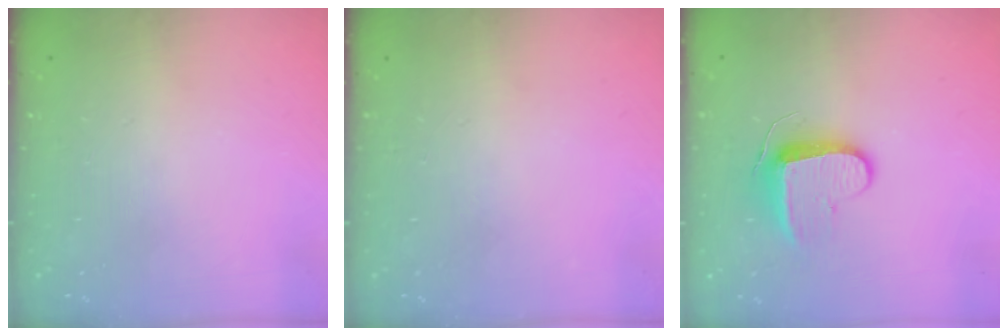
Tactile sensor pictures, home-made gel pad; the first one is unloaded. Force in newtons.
{"total": 0.0}
{"total": 9.5, "press": 9.5, "slide": 0.8}